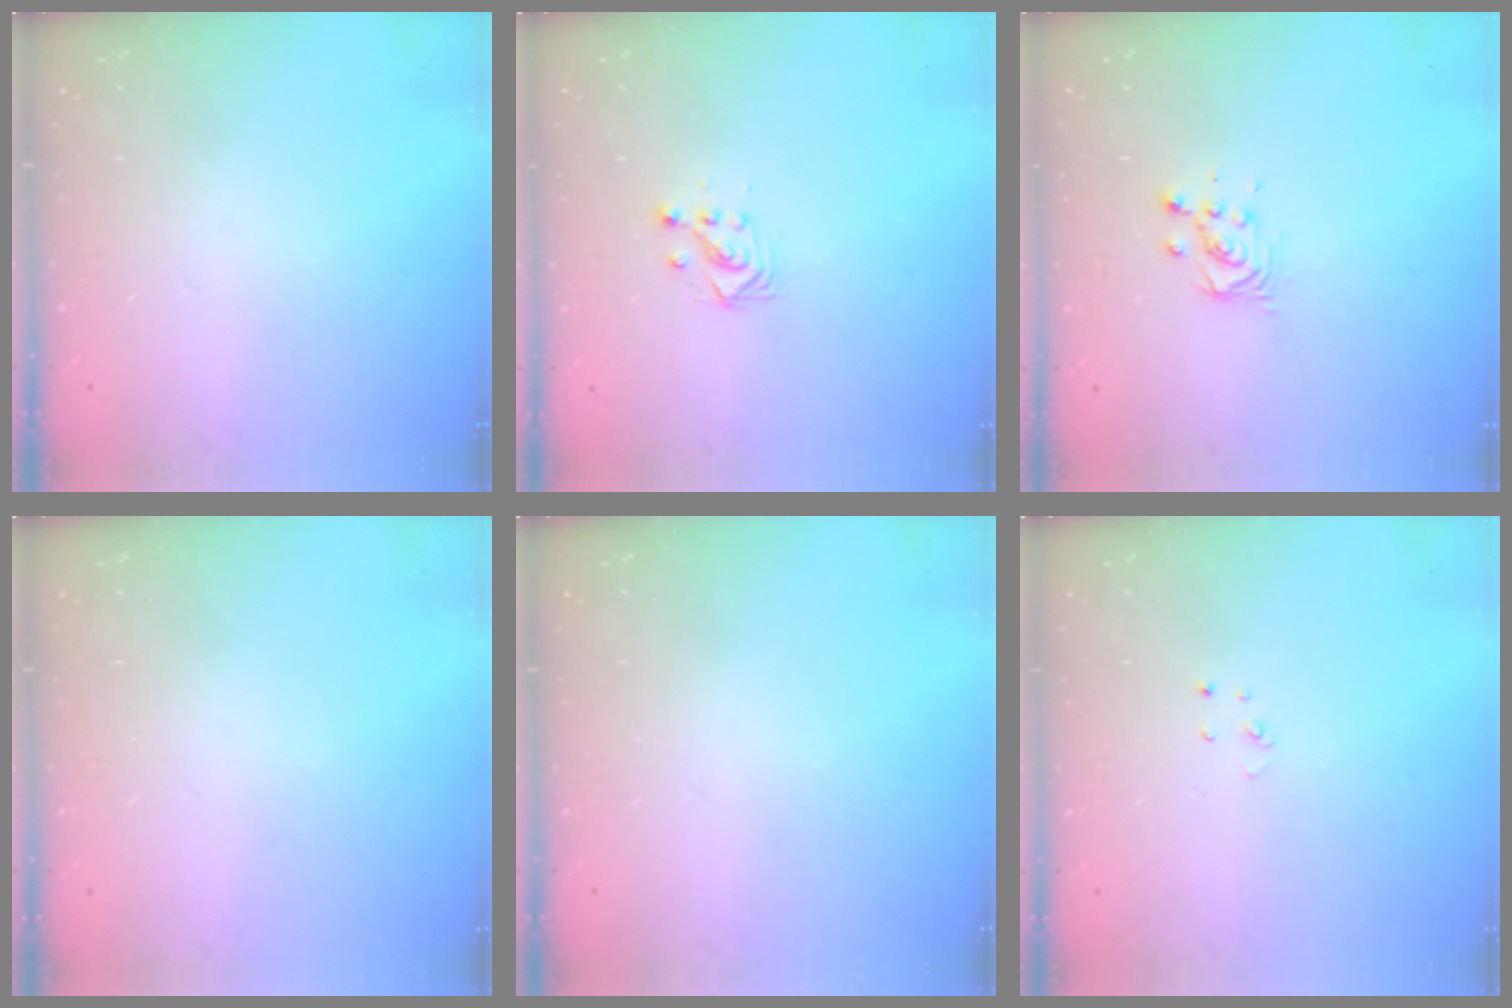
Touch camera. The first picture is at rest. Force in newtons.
{"total": 2.9, "press": 2.9, "slide": 0.2}
{"total": 3.7, "press": 3.7, "slide": 0.3}
{"total": 0.0}
{"total": 0.0}
{"total": 2.7, "press": 2.7, "slide": 0.3}